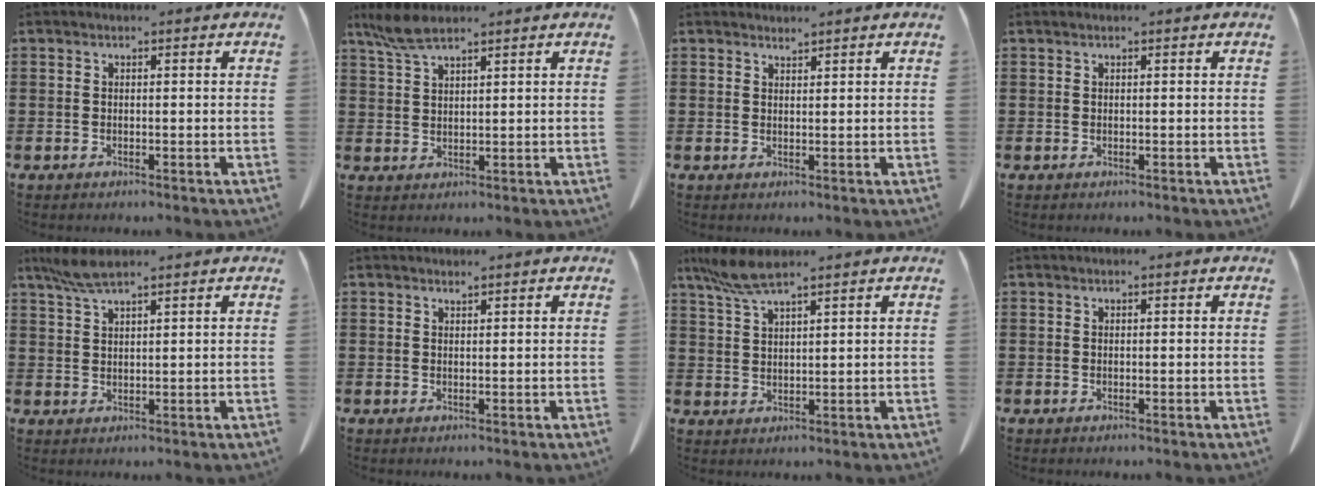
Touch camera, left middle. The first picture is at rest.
{"total": 4.5, "force": [3.3, 0.9, 2.9], "torque": [-0.073, -0.004, 0.059]}
{"total": 1.3, "force": [1.3, 0.0, 0.1], "torque": [-0.004, 0.000, 0.025]}
{"total": 0.0}
{"total": 4.4, "force": [3.2, 0.7, 2.9], "torque": [-0.065, 0.000, 0.060]}
{"total": 0.8, "force": [0.8, 0.0, 0.1], "torque": [-0.005, -0.002, 0.017]}
{"total": 5.9, "force": [4.3, 0.9, 3.9], "torque": [-0.094, -0.005, 0.078]}
{"total": 0.0}